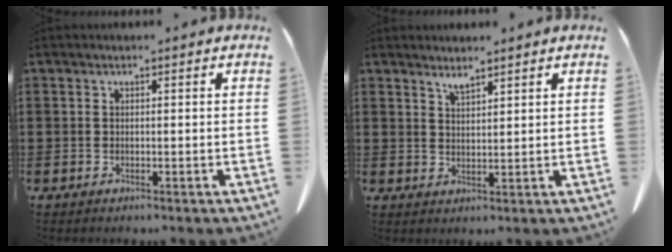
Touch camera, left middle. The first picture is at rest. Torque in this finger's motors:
{"motor_torque": [-0.08, -0.11, 0.01, 0.00]}